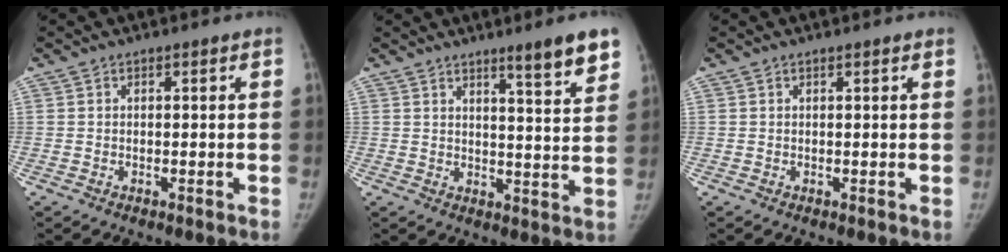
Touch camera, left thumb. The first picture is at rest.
{"total": 8.6, "force": [5.9, 0.7, 6.2], "torque": [-0.071, -0.037, 0.080]}
{"total": 0.7, "force": [0.5, -0.1, 0.4], "torque": [-0.008, 0.003, 0.009]}